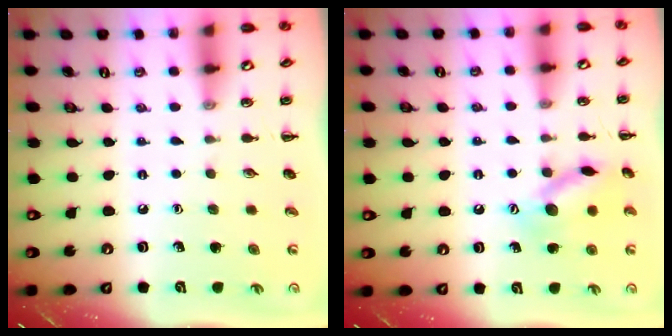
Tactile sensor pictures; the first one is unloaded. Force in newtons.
{"total": 12.4, "press": 12.4, "slide": 0.8}